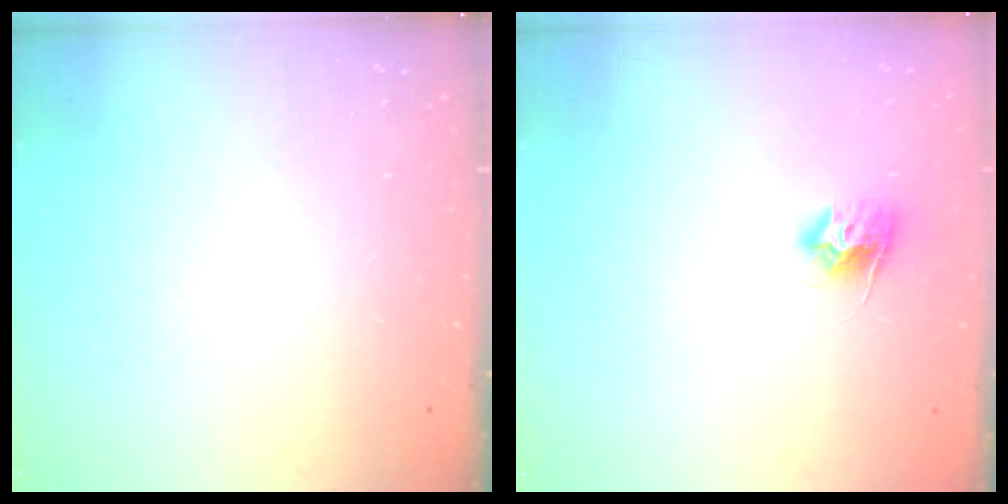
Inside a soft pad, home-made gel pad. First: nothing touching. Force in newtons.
{"total": 8.3, "press": 8.2, "slide": 0.6}